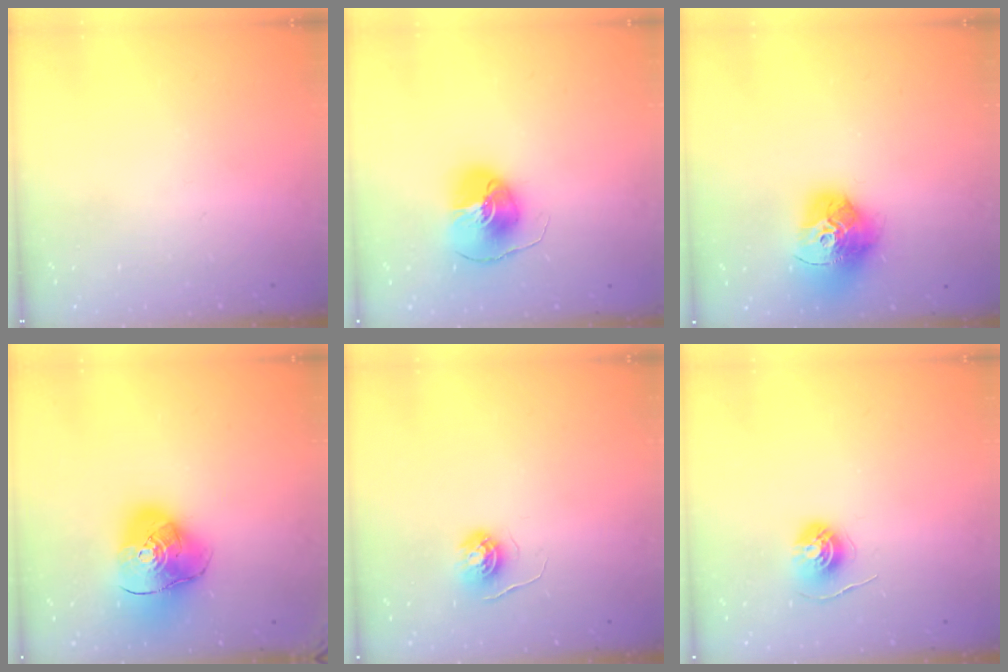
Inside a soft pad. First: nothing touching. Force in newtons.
{"total": 9.9, "press": 9.9, "slide": 1.3}
{"total": 17.6, "press": 17.5, "slide": 1.9}
{"total": 14.3, "press": 14.2, "slide": 1.9}
{"total": 4.6, "press": 4.6, "slide": 0.4}
{"total": 5.7, "press": 5.7, "slide": 0.5}